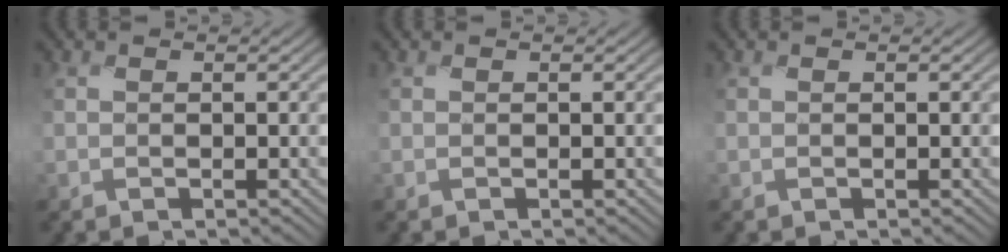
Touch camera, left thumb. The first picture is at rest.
{"total": 0.0}
{"total": 0.0}